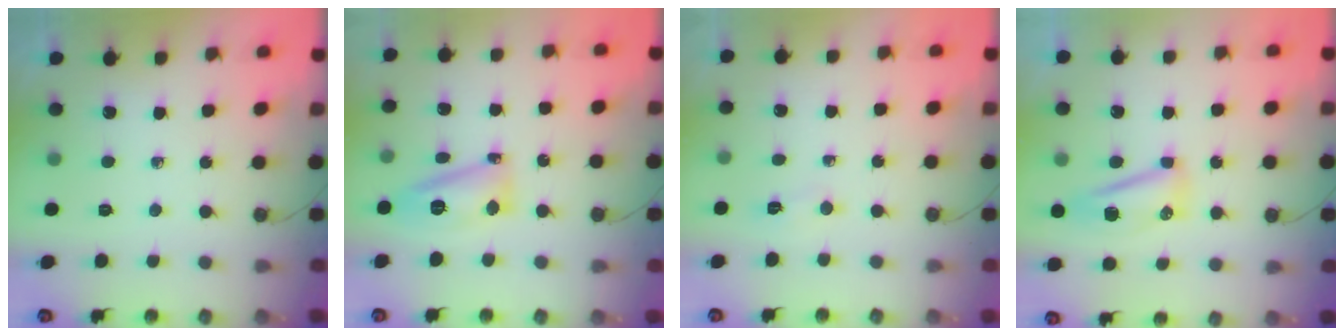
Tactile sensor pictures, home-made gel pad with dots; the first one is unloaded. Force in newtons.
{"total": 12.8, "press": 12.7, "slide": 1.3}
{"total": 4.1, "press": 2.2, "slide": 3.4}
{"total": 8.2, "press": 8.2, "slide": 0.8}